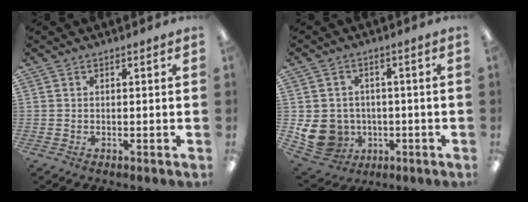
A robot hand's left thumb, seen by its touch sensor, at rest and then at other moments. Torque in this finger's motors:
{"motor_torque": [1.06, 1.13, 1.06, 0.16, 0.19]}